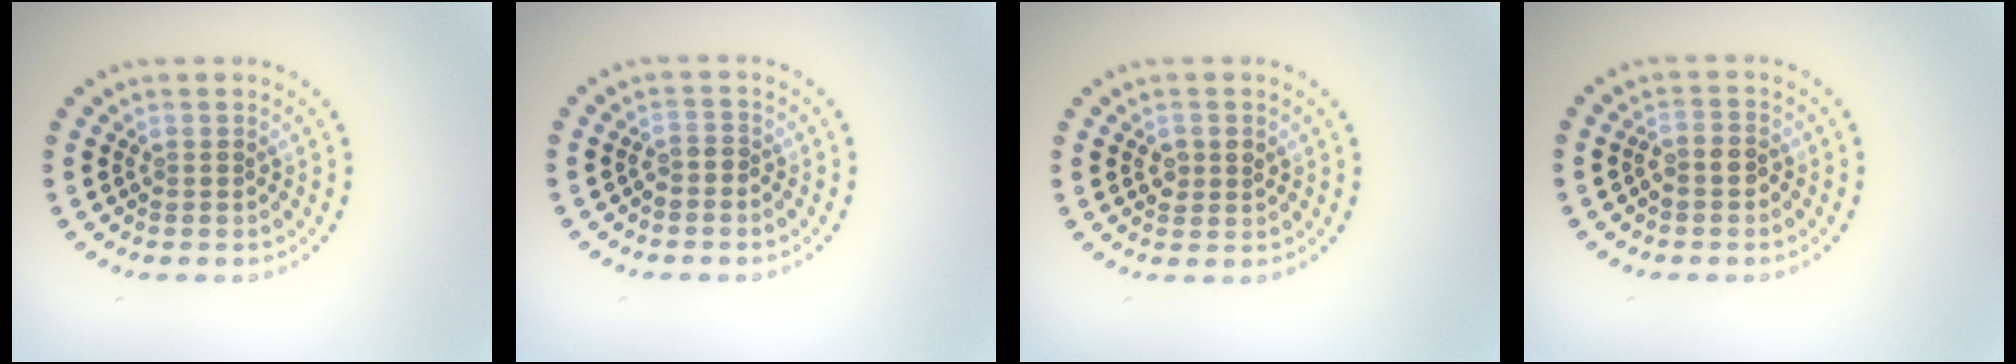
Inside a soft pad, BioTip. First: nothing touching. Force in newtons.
{"total": 0.8, "press": 0.5, "slide": 0.6}
{"total": 1.4, "press": 1.4, "slide": 0.2}
{"total": 1.3, "press": 1.2, "slide": 0.6}